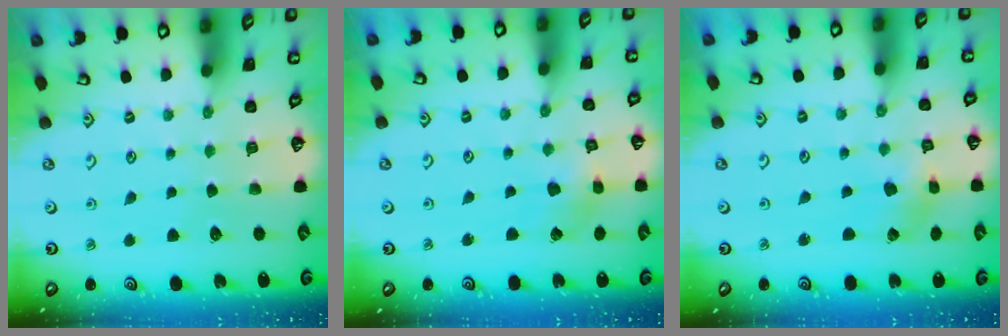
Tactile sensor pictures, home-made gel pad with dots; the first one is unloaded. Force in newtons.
{"total": 2.8, "press": 2.8, "slide": 0.3}
{"total": 1.4, "press": 1.3, "slide": 0.3}